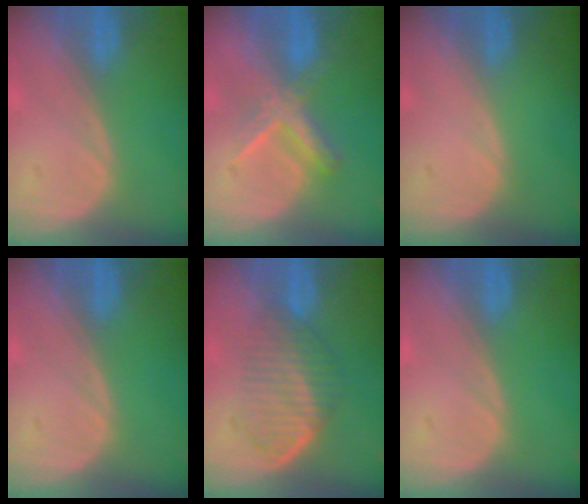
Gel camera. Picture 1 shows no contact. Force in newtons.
{"total": 5.5, "press": 5.4, "slide": 0.5}
{"total": 0.0}
{"total": 0.0}
{"total": 6.6, "press": 6.0, "slide": 2.7}
{"total": 0.0}